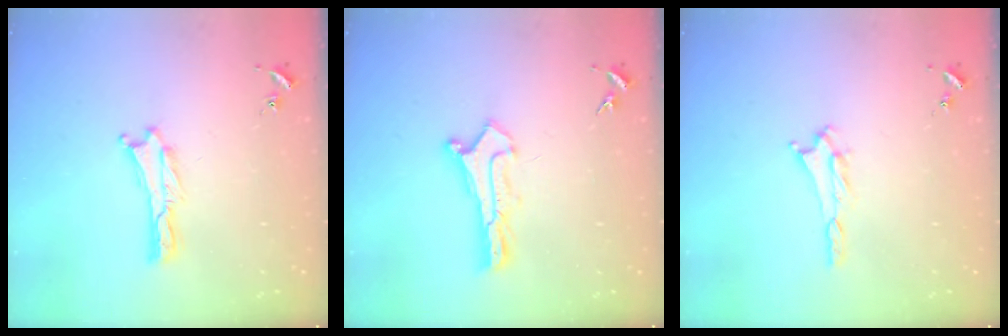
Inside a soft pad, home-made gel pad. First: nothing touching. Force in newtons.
{"total": 0.9, "press": 0.9, "slide": 0.1}
{"total": 1.9, "press": 1.8, "slide": 0.3}